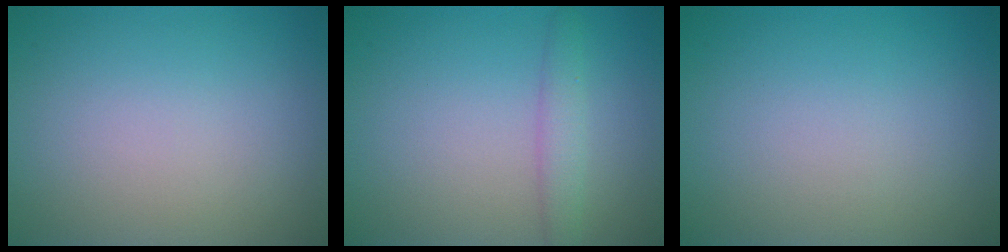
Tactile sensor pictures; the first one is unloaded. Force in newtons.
{"total": 2.0, "press": 2.0, "slide": 0.1}
{"total": 0.0}